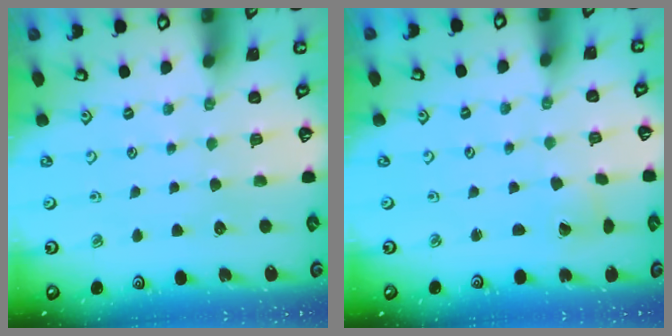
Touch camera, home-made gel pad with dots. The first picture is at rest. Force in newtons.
{"total": 1.0, "press": 1.0, "slide": 0.0}